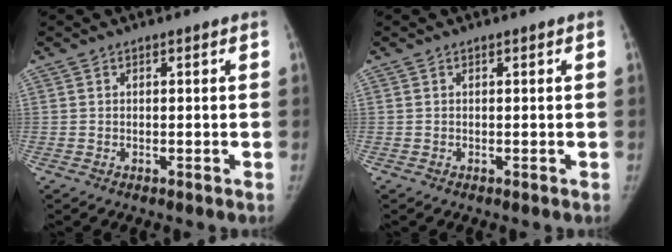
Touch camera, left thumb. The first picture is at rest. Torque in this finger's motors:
{"motor_torque": [-0.01, 0.00, 0.27, 0.09, 0.00]}